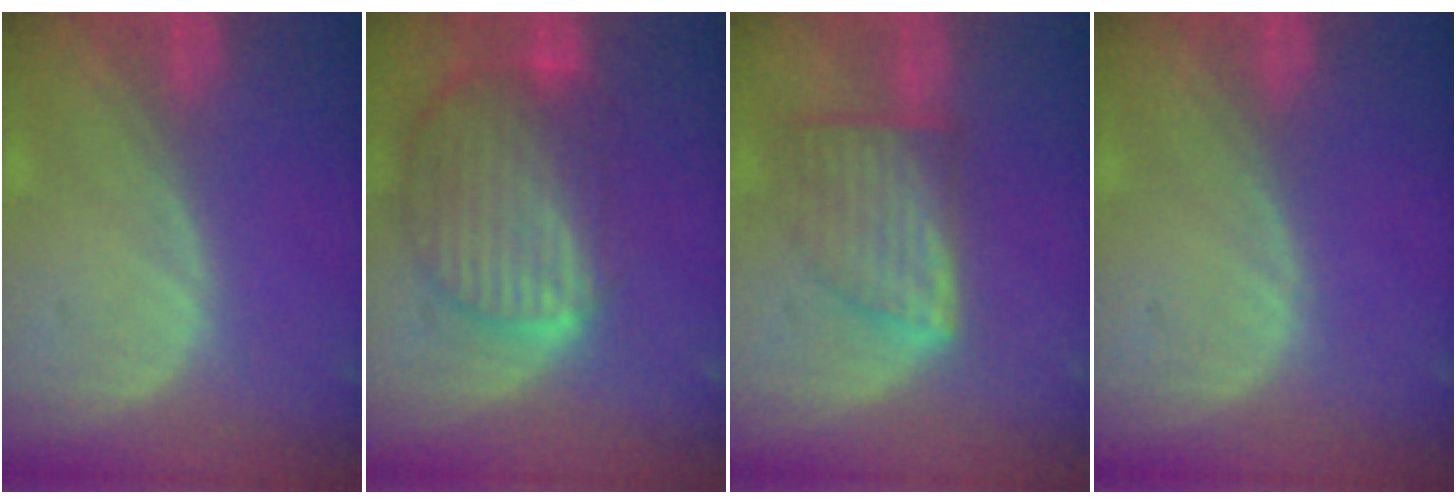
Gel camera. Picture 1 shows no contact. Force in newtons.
{"total": 10.4, "press": 8.9, "slide": 5.4}
{"total": 7.3, "press": 6.6, "slide": 3.2}
{"total": 0.0}